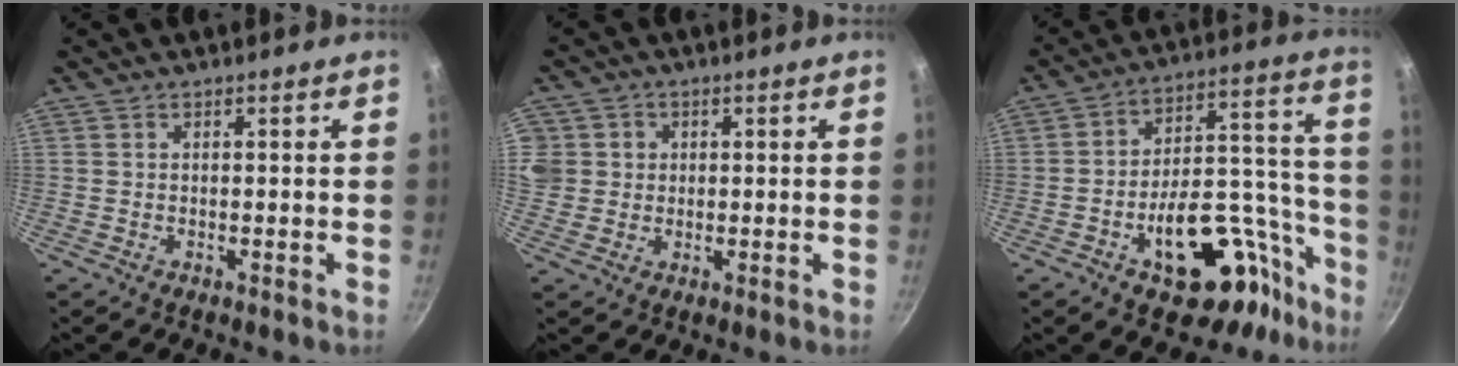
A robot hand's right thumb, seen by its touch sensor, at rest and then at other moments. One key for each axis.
{"total": 7.8, "fx": 1.4, "fy": 7.4, "fz": 1.9, "tx": -0.029, "ty": 0.019, "tz": 0.034}
{"total": 20.6, "fx": -10.9, "fy": 9.8, "fz": 14.5, "tx": -0.151, "ty": 0.104, "tz": -0.151}